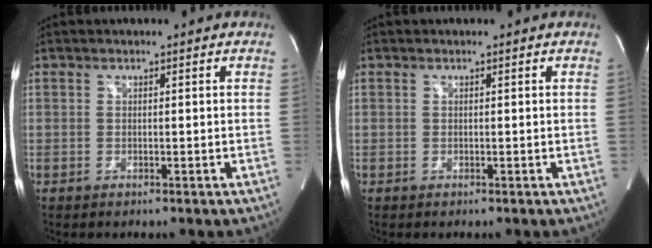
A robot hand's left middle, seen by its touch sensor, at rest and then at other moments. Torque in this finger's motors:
{"motor_torque": [0.01, 0.17, 0.06, 0.01]}